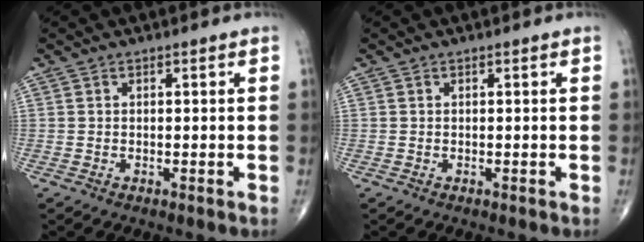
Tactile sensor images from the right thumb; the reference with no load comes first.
{"total": 0.0}